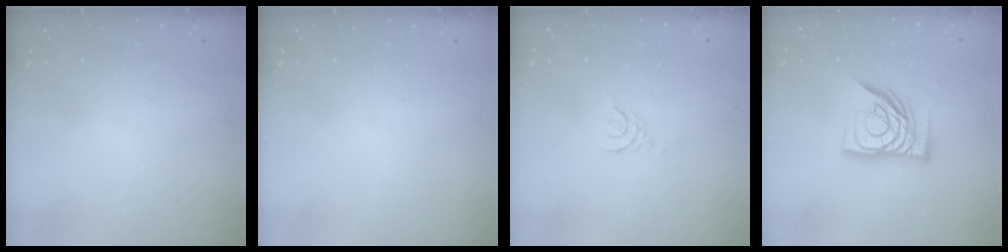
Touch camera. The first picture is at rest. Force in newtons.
{"total": 0.0}
{"total": 1.2, "press": 1.2, "slide": 0.3}
{"total": 14.0, "press": 14.0, "slide": 1.1}